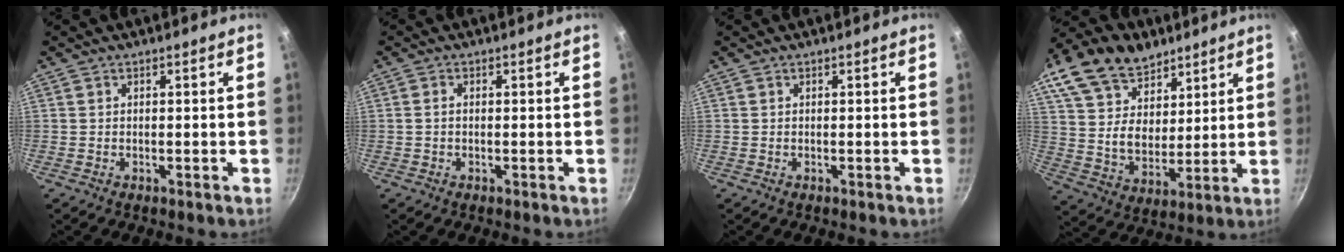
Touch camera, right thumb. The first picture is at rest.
{"total": 1.1, "force": [-0.1, 0.7, 0.8], "torque": [-0.016, 0.005, -0.002]}
{"total": 0.0}
{"total": 21.2, "force": [12.3, 13.9, 10.1], "torque": [-0.167, -0.030, 0.220]}